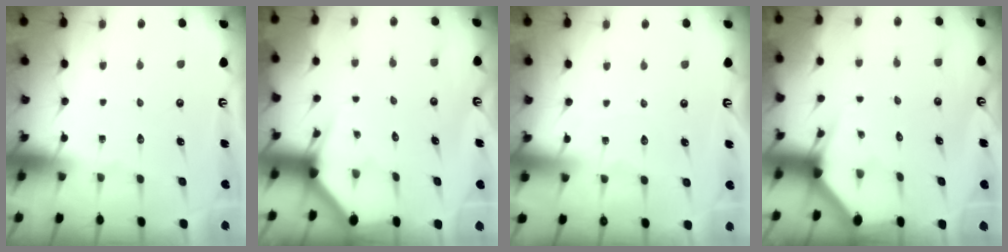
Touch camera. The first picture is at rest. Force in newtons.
{"total": 3.0, "press": 3.0, "slide": 0.1}
{"total": 3.1, "press": 3.0, "slide": 0.4}
{"total": 2.8, "press": 2.8, "slide": 0.1}